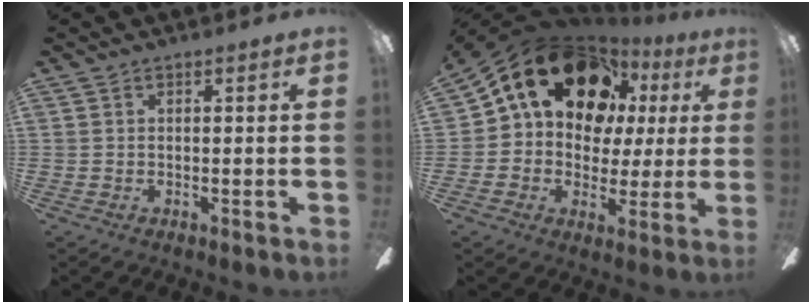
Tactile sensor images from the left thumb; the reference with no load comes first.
{"total": 21.6, "force": [10.9, 14.6, 11.5], "torque": [-0.190, -0.050, 0.197]}